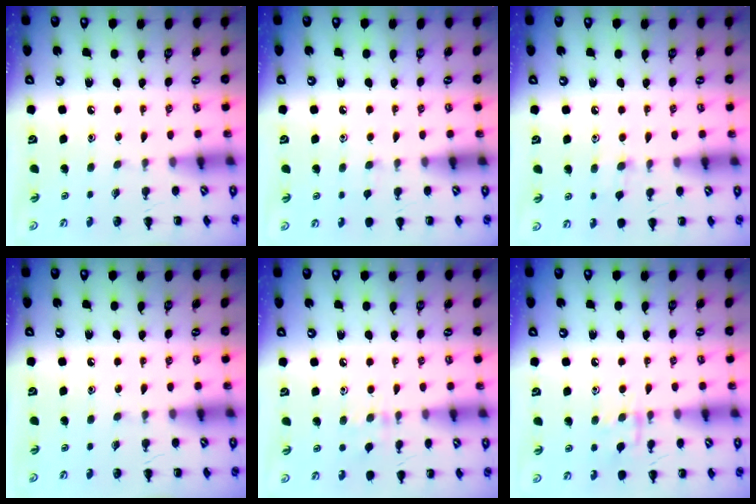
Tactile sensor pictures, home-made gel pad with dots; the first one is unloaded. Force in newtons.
{"total": 3.2, "press": 2.9, "slide": 1.3}
{"total": 6.1, "press": 5.7, "slide": 2.3}
{"total": 0.0}
{"total": 5.6, "press": 5.2, "slide": 1.9}
{"total": 7.6, "press": 7.5, "slide": 0.6}